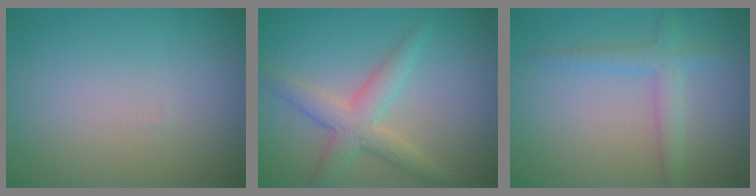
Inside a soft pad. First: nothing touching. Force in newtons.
{"total": 3.8, "press": 3.8, "slide": 0.1}
{"total": 2.0, "press": 2.0, "slide": 0.1}